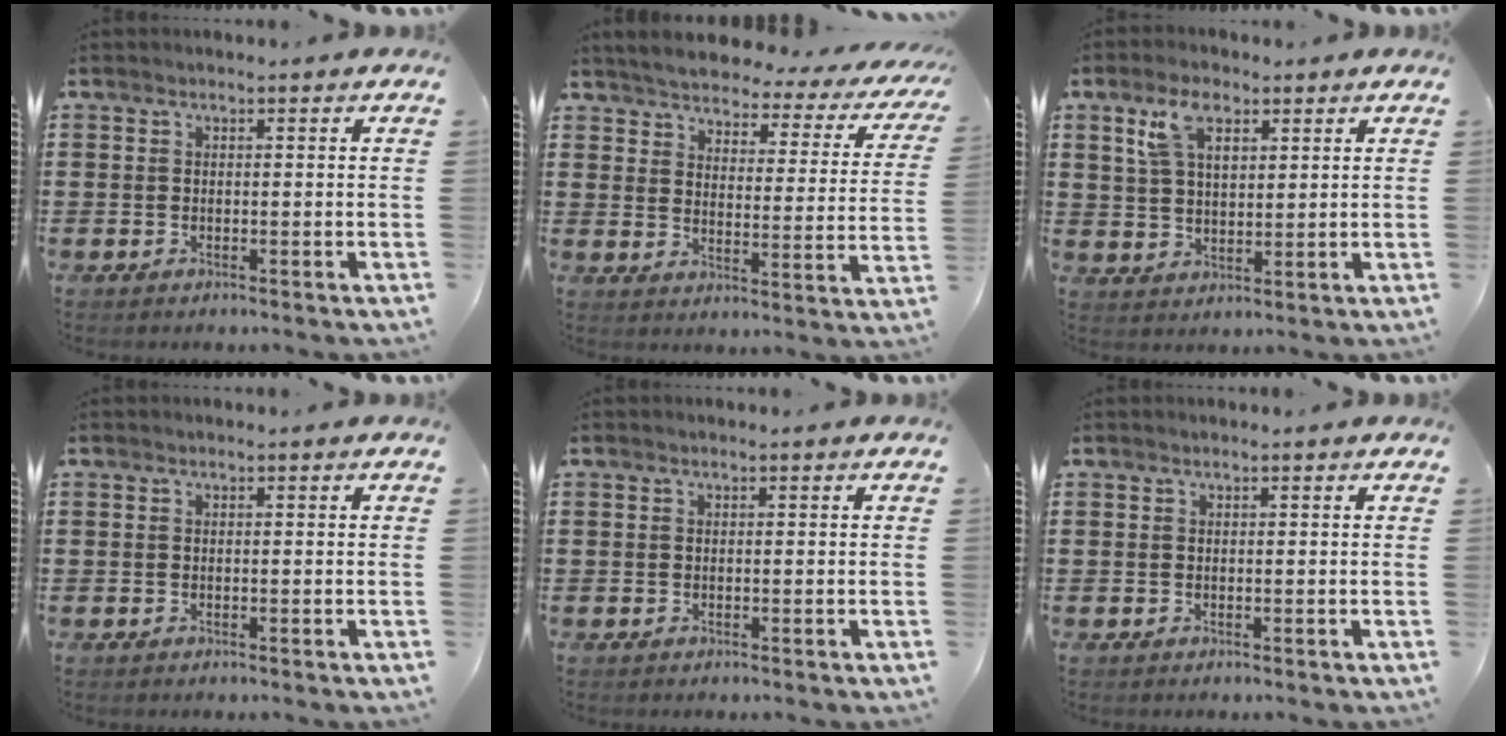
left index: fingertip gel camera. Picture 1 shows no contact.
{"total": 3.7, "force": [3.6, 0.3, 0.7], "torque": [-0.038, -0.028, 0.055]}
{"total": 6.5, "force": [3.7, 3.2, 4.3], "torque": [-0.091, 0.008, 0.065]}
{"total": 0.0}
{"total": 0.0}
{"total": 0.0}